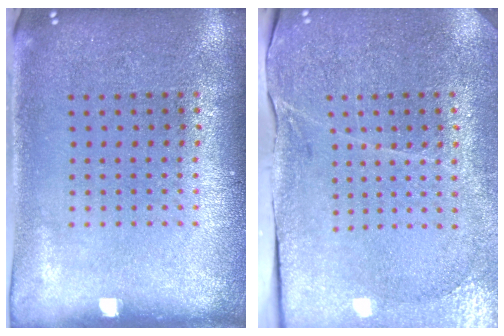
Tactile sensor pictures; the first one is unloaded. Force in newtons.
{"total": 3.4, "press": 3.4, "slide": 0.3}